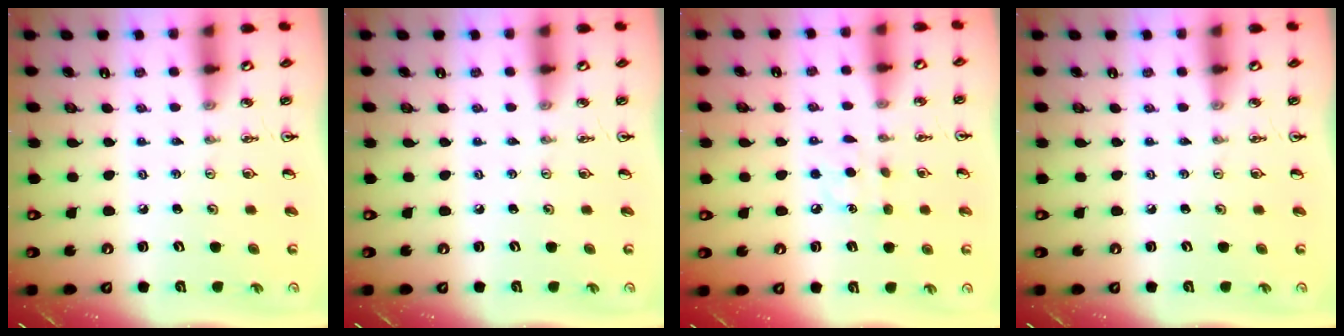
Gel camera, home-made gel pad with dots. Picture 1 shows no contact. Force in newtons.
{"total": 0.0}
{"total": 6.2, "press": 6.2, "slide": 0.7}
{"total": 0.0}